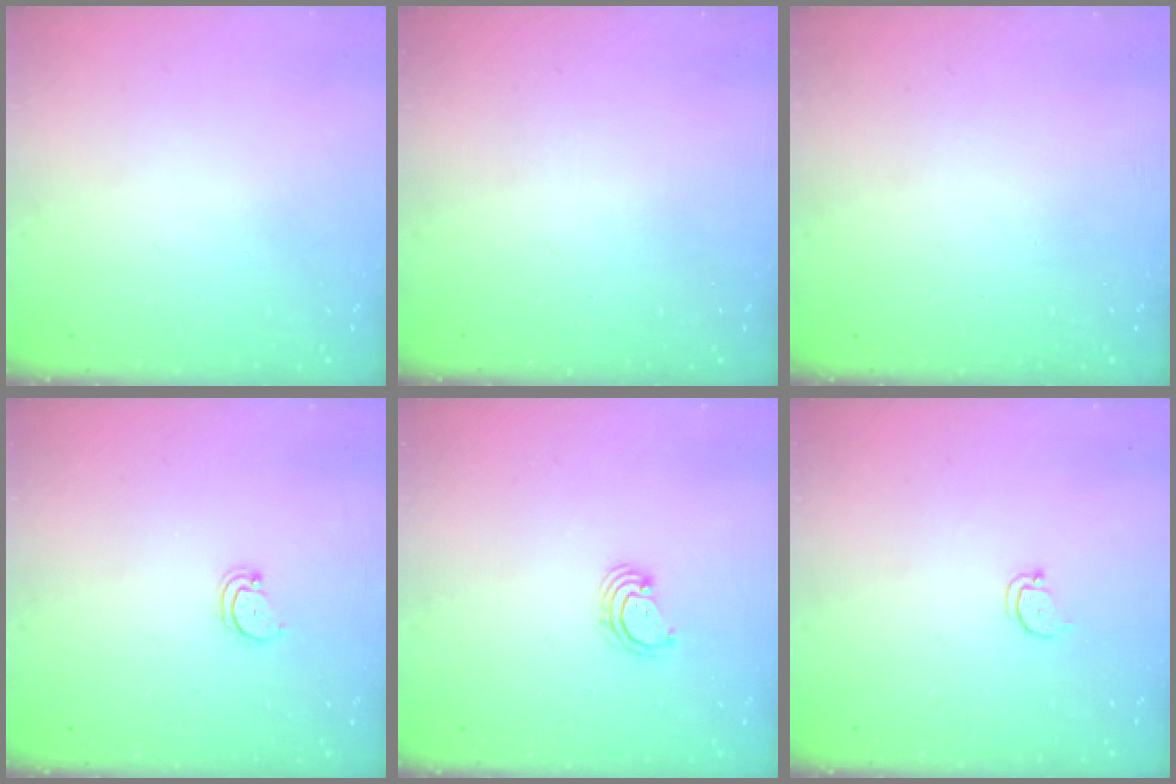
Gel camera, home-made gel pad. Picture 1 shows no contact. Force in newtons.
{"total": 0.0}
{"total": 0.0}
{"total": 2.7, "press": 2.7, "slide": 0.3}
{"total": 2.8, "press": 2.8, "slide": 0.3}
{"total": 2.2, "press": 2.2, "slide": 0.2}